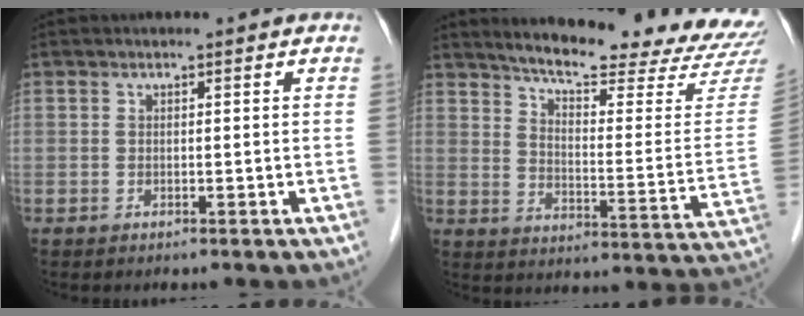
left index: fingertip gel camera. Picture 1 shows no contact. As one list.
[{"total": 23.1, "force": [21.3, 1.5, 8.9], "torque": [-0.124, -0.094, 0.263]}]